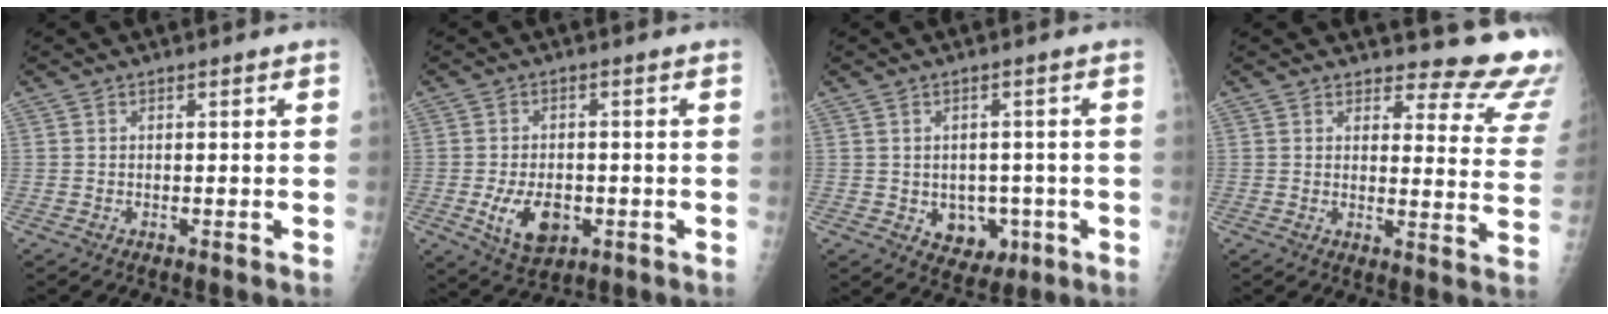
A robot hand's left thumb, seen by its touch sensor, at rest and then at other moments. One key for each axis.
{"total": 7.9, "fx": -2.1, "fy": 4.9, "fz": 5.8, "tx": -0.092, "ty": -0.002, "tz": -0.025}
{"total": 6.3, "fx": -1.4, "fy": 5.1, "fz": 3.4, "tx": -0.017, "ty": 0.005, "tz": -0.005}
{"total": 14.2, "fx": 13.5, "fy": 3.6, "fz": 2.8, "tx": 0.013, "ty": -0.142, "tz": 0.125}